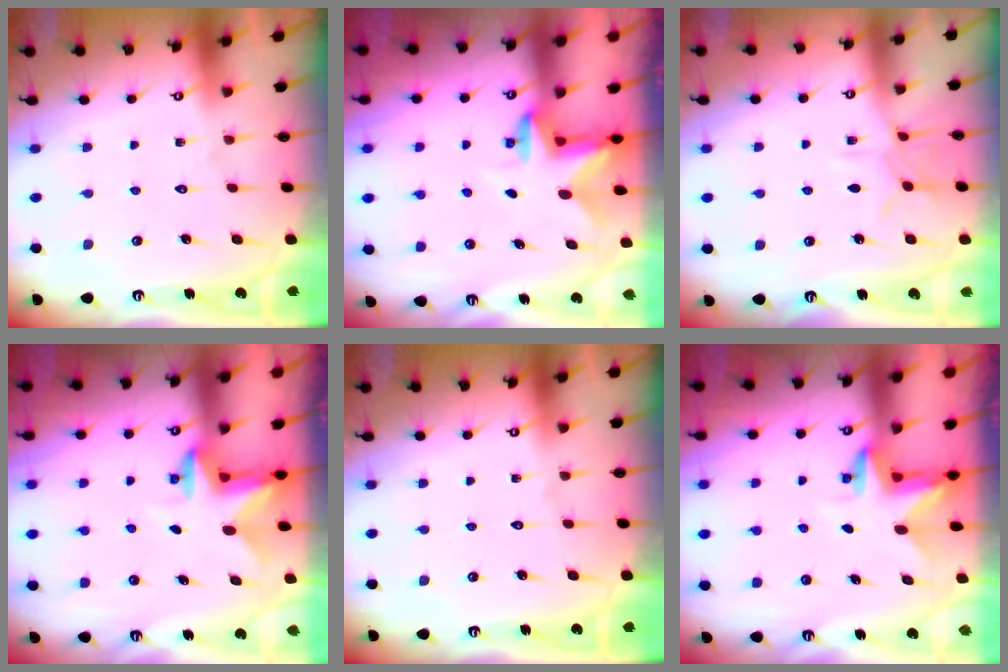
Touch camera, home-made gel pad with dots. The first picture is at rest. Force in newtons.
{"total": 2.5, "press": 2.5, "slide": 0.5}
{"total": 6.4, "press": 6.4, "slide": 0.3}
{"total": 2.8, "press": 2.8, "slide": 0.6}
{"total": 0.0}
{"total": 3.3, "press": 3.3, "slide": 0.1}